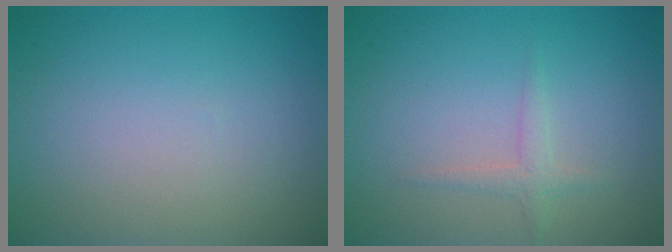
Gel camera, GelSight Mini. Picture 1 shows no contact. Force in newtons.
{"total": 1.3, "press": 1.3, "slide": 0.0}